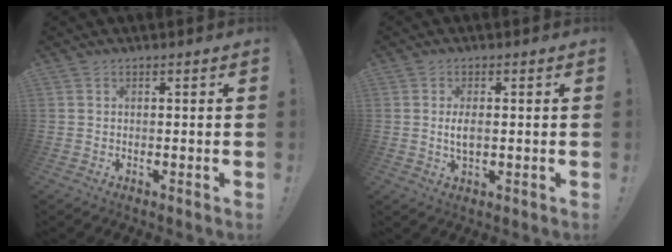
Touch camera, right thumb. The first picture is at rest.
{"total": 3.6, "force": [0.1, 1.6, 3.2], "torque": [-0.053, -0.004, -0.003]}